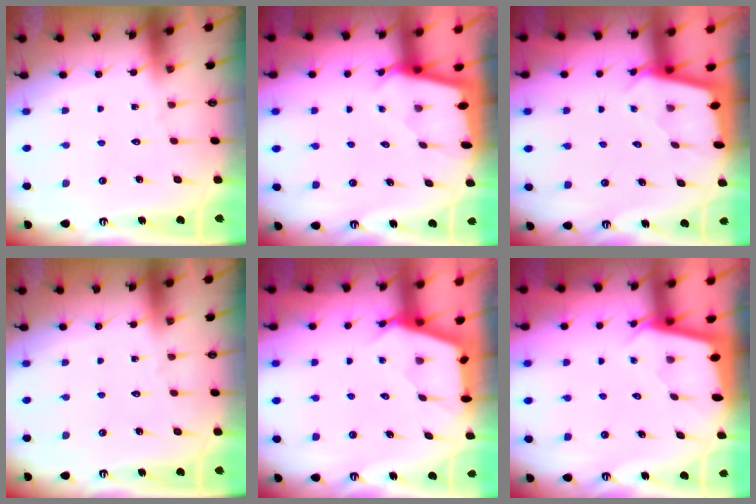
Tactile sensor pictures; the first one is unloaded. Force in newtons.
{"total": 1.6, "press": 1.6, "slide": 0.2}
{"total": 2.0, "press": 2.0, "slide": 0.2}
{"total": 0.0}
{"total": 2.6, "press": 2.6, "slide": 0.3}
{"total": 1.7, "press": 1.7, "slide": 0.1}